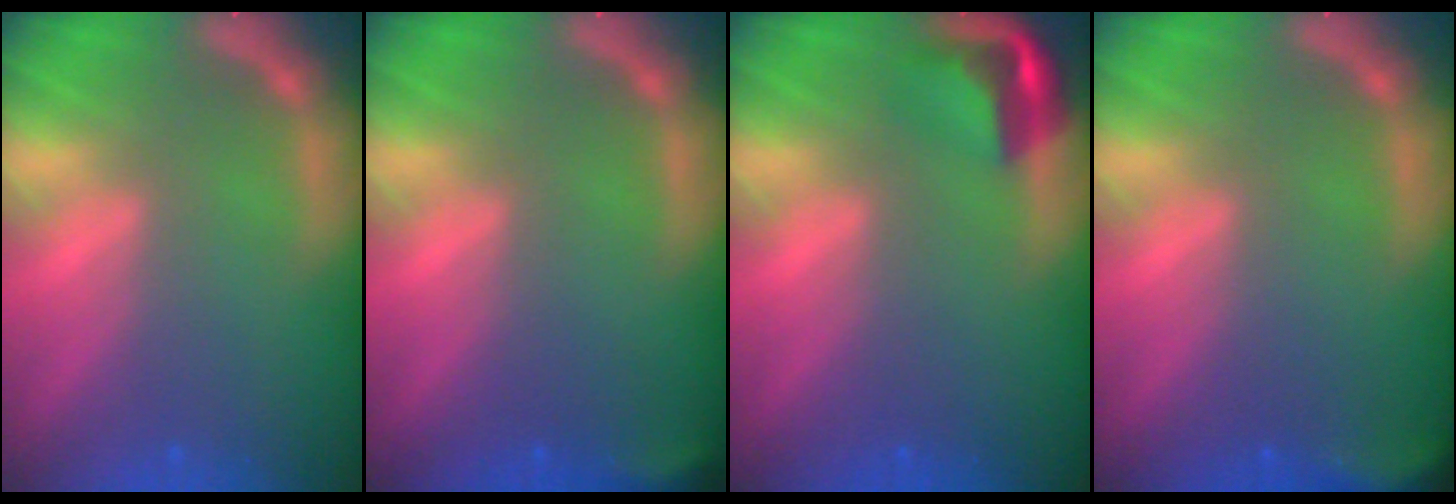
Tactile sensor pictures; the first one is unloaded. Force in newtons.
{"total": 1.9}
{"total": 3.9}
{"total": 4.0}